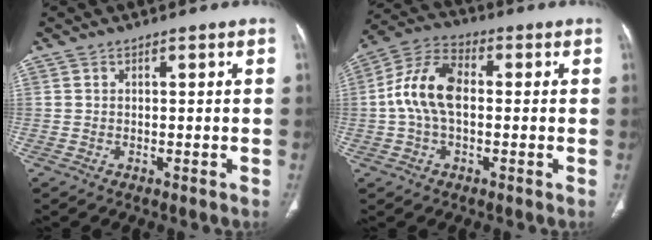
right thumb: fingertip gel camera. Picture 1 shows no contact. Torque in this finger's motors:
{"motor_torque": [0.72, 0.76, 0.61, -0.22, 0.32]}